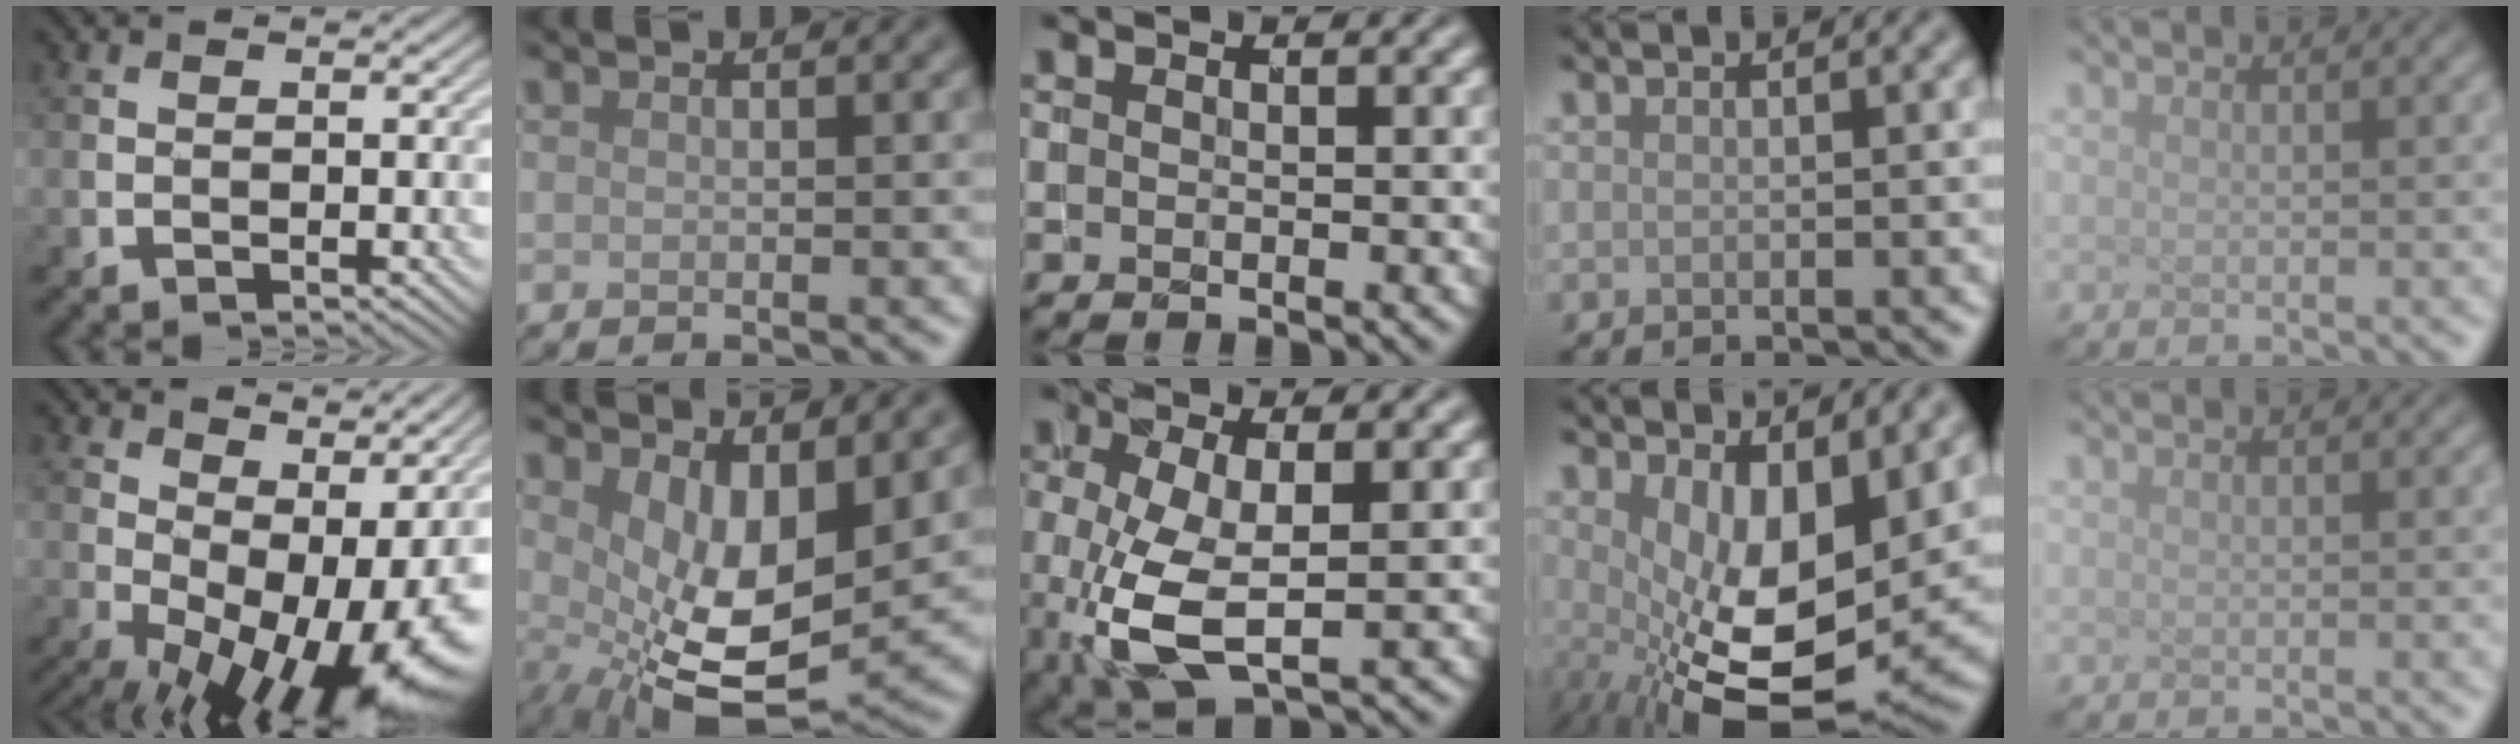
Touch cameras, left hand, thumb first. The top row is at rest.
{"thumb": {"total": 14.9, "force": [0.8, 7.0, 13.1], "torque": [-0.193, -0.003, 0.034]}, "index": {"total": 8.8, "force": [1.1, 4.2, 7.6], "torque": [-0.143, -0.029, 0.031]}, "middle": {"total": 6.2, "force": [-1.3, 2.6, 5.5], "torque": [-0.130, -0.011, -0.019]}, "ring": {"total": 10.4, "force": [-0.1, 5.1, 9.1], "torque": [-0.168, -0.035, 0.015]}}